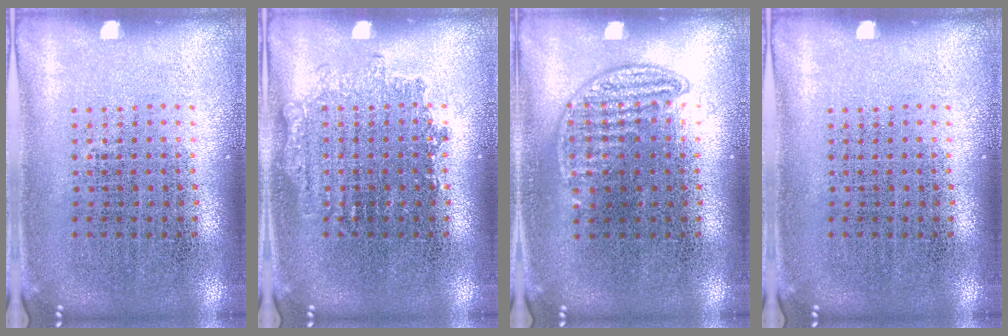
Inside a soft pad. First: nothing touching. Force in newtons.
{"total": 1.2, "press": 1.2, "slide": 0.3}
{"total": 0.8, "press": 0.7, "slide": 0.4}
{"total": 0.0}